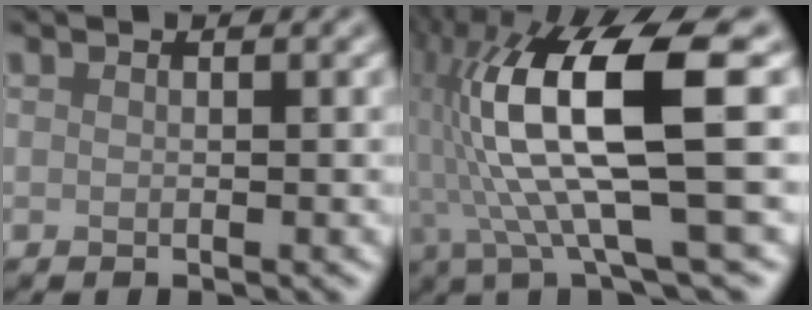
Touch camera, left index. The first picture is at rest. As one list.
[{"total": 13.0, "force": [0.5, 2.7, 12.7], "torque": [-0.250, 0.009, 0.022]}]